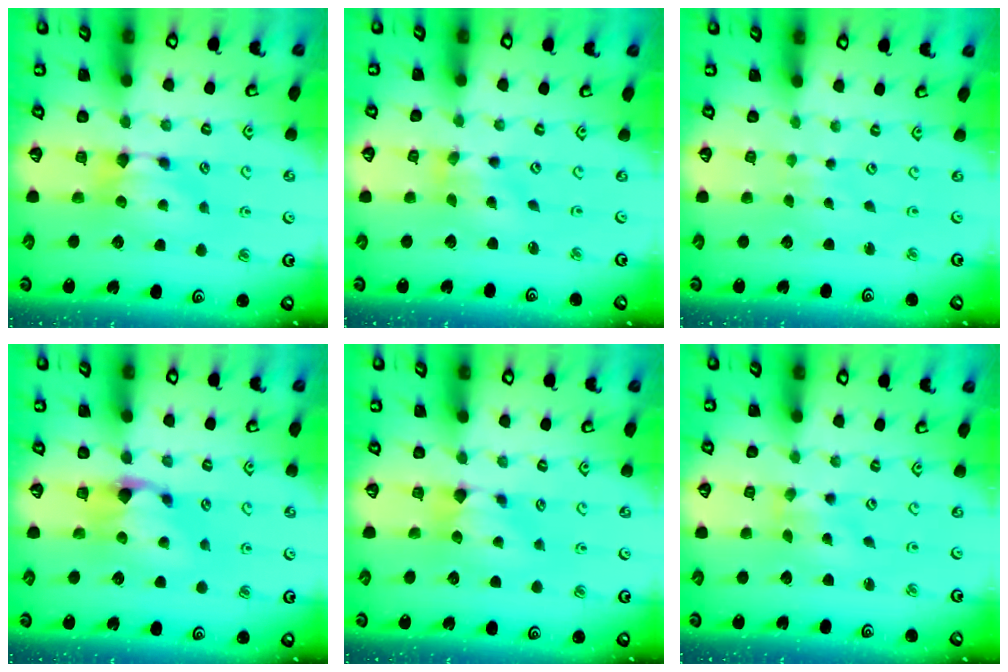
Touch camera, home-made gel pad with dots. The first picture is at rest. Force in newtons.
{"total": 1.6, "press": 0.6, "slide": 1.5}
{"total": 4.8, "press": 4.8, "slide": 0.2}
{"total": 1.1, "press": 0.3, "slide": 1.1}
{"total": 0.9, "press": 0.6, "slide": 0.6}
{"total": 2.6, "press": 2.4, "slide": 1.0}